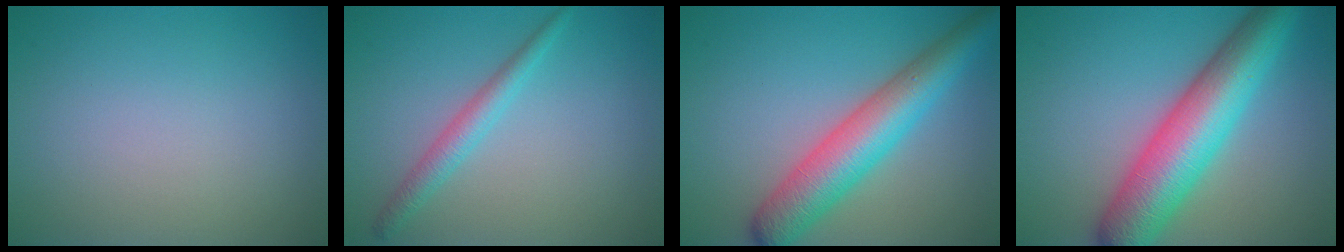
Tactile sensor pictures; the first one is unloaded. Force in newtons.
{"total": 2.2, "press": 2.2, "slide": 0.1}
{"total": 7.0, "press": 7.0, "slide": 0.1}
{"total": 9.5, "press": 9.5, "slide": 0.2}